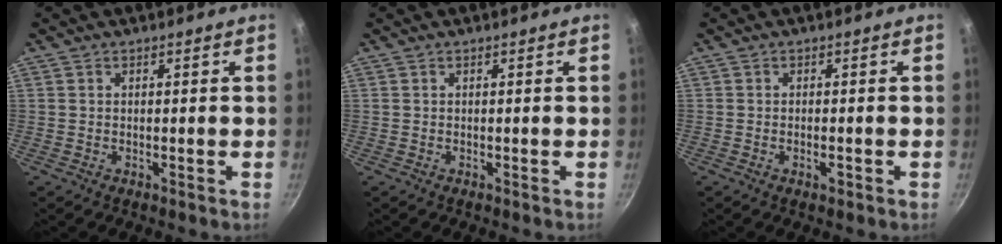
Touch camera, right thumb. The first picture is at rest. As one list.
[{"total": 0.0}, {"total": 1.7, "force": [-0.8, 0.6, 1.4], "torque": [-0.026, 0.002, -0.015]}]